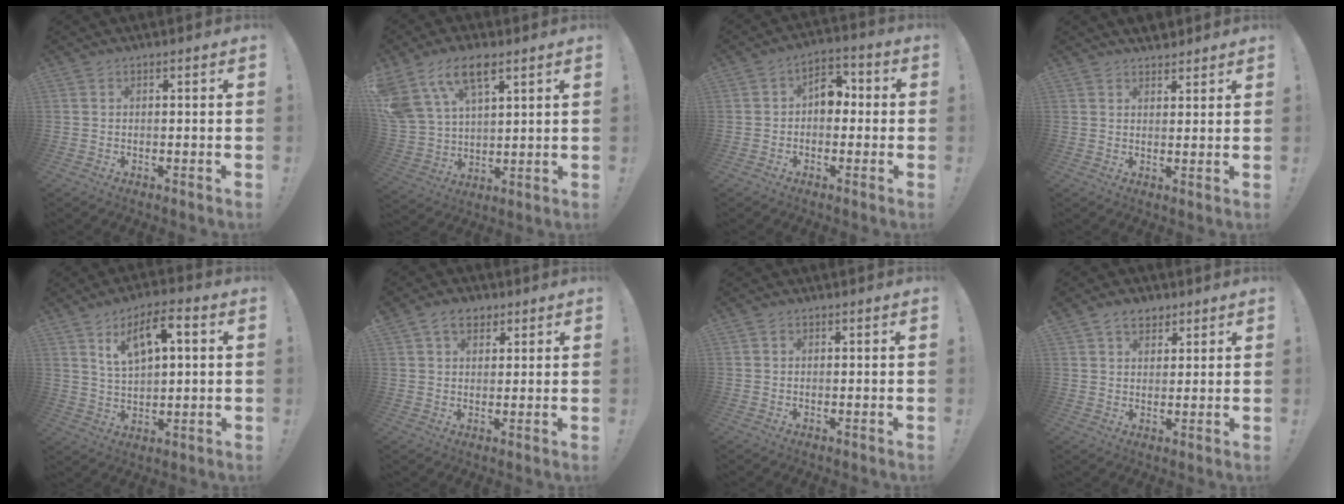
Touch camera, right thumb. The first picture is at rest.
{"total": 14.0, "force": [8.4, 7.4, 8.5], "torque": [-0.166, -0.036, 0.158]}
{"total": 7.4, "force": [-0.6, 5.7, 4.7], "torque": [-0.063, 0.020, -0.008]}
{"total": 3.2, "force": [2.9, 1.2, 0.5], "torque": [0.003, -0.022, 0.053]}
{"total": 10.9, "force": [4.7, 5.0, 8.5], "torque": [-0.139, -0.006, 0.083]}
{"total": 6.8, "force": [3.7, 4.7, 3.2], "torque": [-0.044, -0.006, 0.068]}
{"total": 0.7, "force": [0.3, 0.6, 0.0], "torque": [0.006, -0.001, 0.005]}
{"total": 6.0, "force": [3.8, 4.1, 2.3], "torque": [-0.029, -0.011, 0.068]}